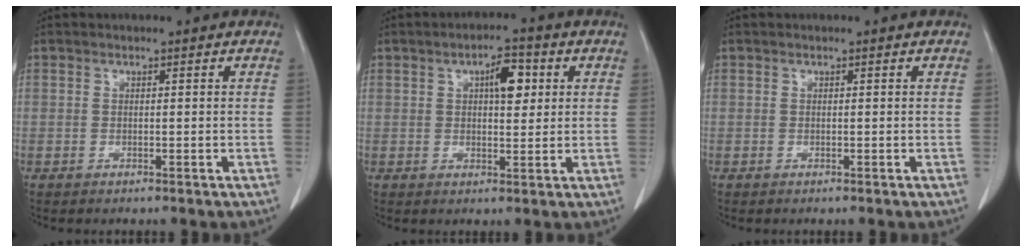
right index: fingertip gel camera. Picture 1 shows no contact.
{"total": 5.2, "force": [1.7, 2.0, 4.5], "torque": [-0.071, 0.009, 0.026]}
{"total": 0.0}